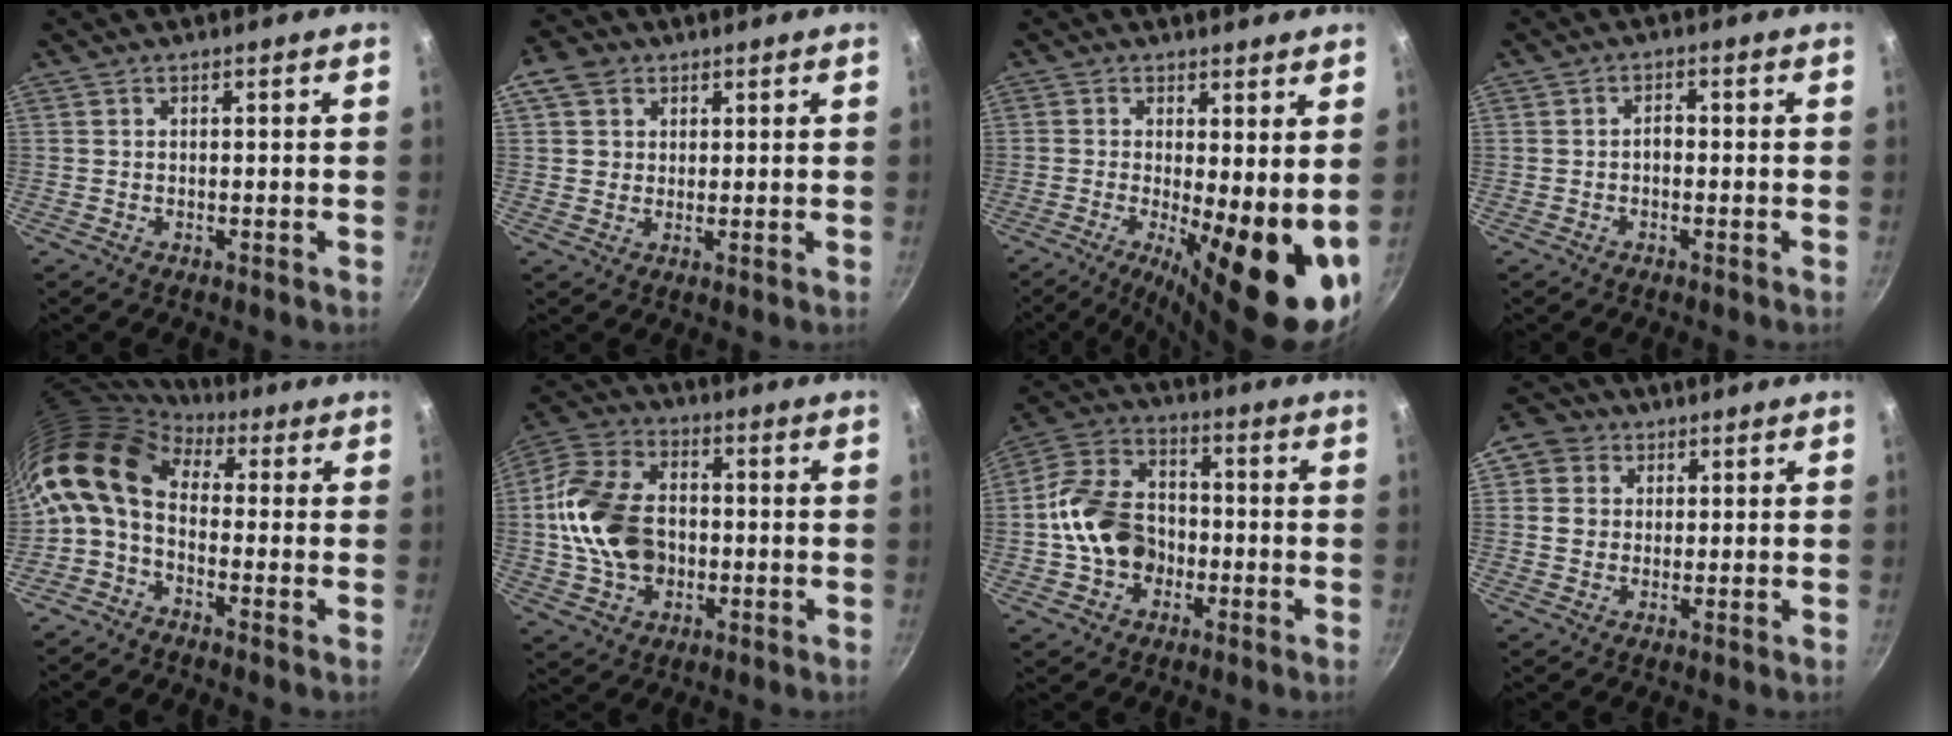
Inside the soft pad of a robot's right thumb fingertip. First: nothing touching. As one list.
[{"total": 5.6, "force": [2.3, 4.6, 2.2], "torque": [-0.012, 0.000, 0.035]}, {"total": 16.1, "force": [-2.0, 5.1, 15.1], "torque": [-0.193, -0.023, -0.024]}, {"total": 1.6, "force": [-0.5, 1.0, 1.1], "torque": [-0.014, 0.010, -0.011]}, {"total": 12.0, "force": [1.4, 7.6, 9.2], "torque": [-0.167, 0.024, 0.004]}, {"total": 16.9, "force": [-0.8, 12.2, 11.7], "torque": [-0.209, 0.027, -0.020]}, {"total": 13.5, "force": [-2.3, 10.5, 8.2], "torque": [-0.129, 0.037, -0.054]}, {"total": 6.8, "force": [2.1, 6.0, 2.4], "torque": [-0.009, 0.005, 0.025]}]